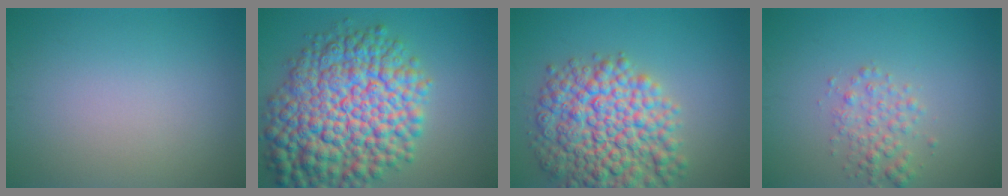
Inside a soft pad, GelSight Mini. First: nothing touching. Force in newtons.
{"total": 13.4, "press": 13.4, "slide": 0.4}
{"total": 10.4, "press": 10.4, "slide": 0.4}
{"total": 2.4, "press": 2.4, "slide": 0.1}